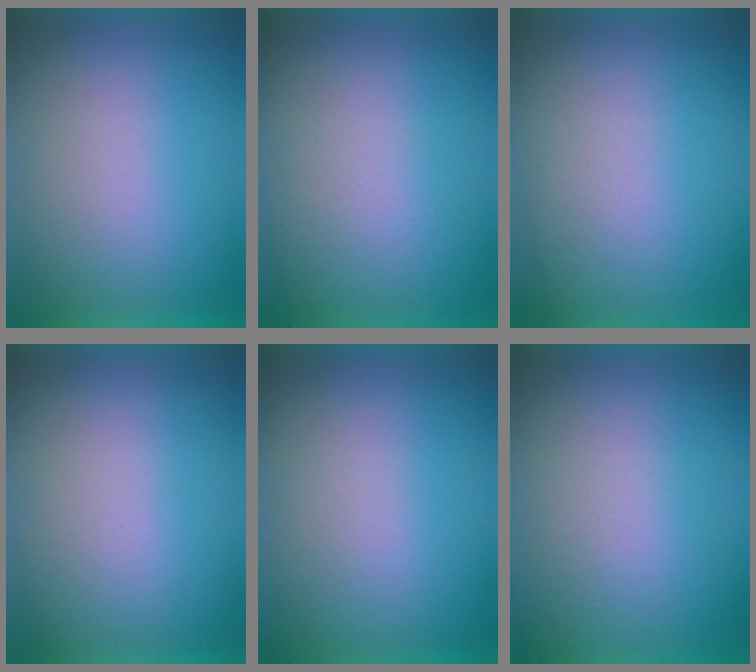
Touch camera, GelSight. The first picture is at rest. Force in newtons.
{"total": 2.1}
{"total": 2.6}
{"total": 1.4}
{"total": 2.0}
{"total": 2.5}